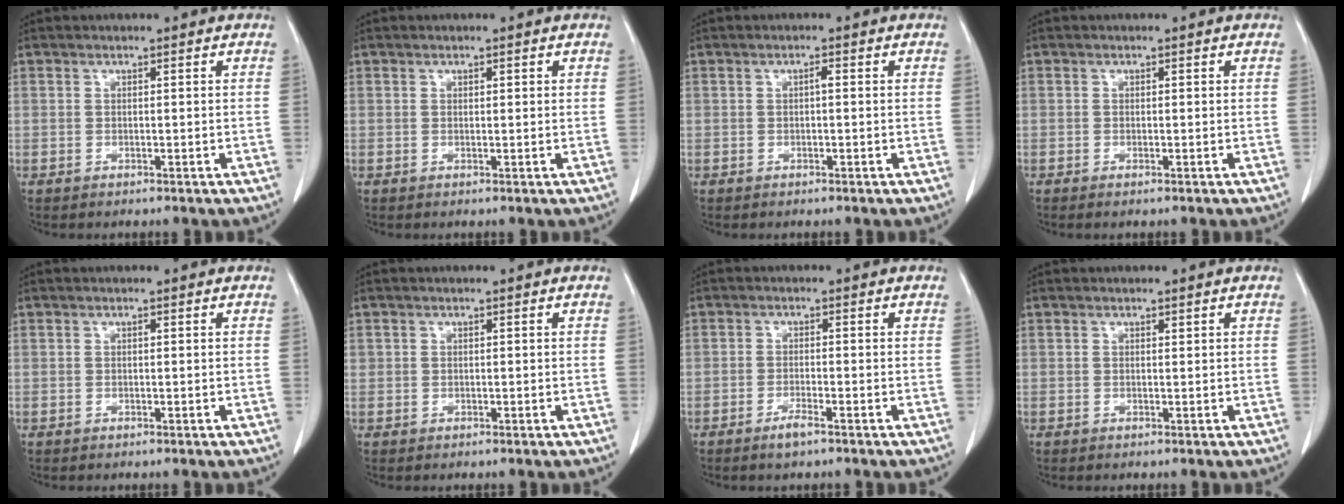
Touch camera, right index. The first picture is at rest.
{"total": 0.5, "force": [0.3, 0.2, 0.4], "torque": [-0.007, -0.001, 0.003]}
{"total": 0.8, "force": [0.0, 0.2, 0.8], "torque": [-0.014, 0.002, 0.000]}
{"total": 0.5, "force": [-0.3, 0.0, 0.4], "torque": [-0.008, -0.002, -0.006]}
{"total": 0.0}
{"total": 0.6, "force": [0.2, 0.5, 0.1], "torque": [0.009, 0.003, 0.000]}
{"total": 2.4, "force": [-1.7, 0.2, 1.7], "torque": [-0.036, -0.002, -0.032]}
{"total": 0.0}